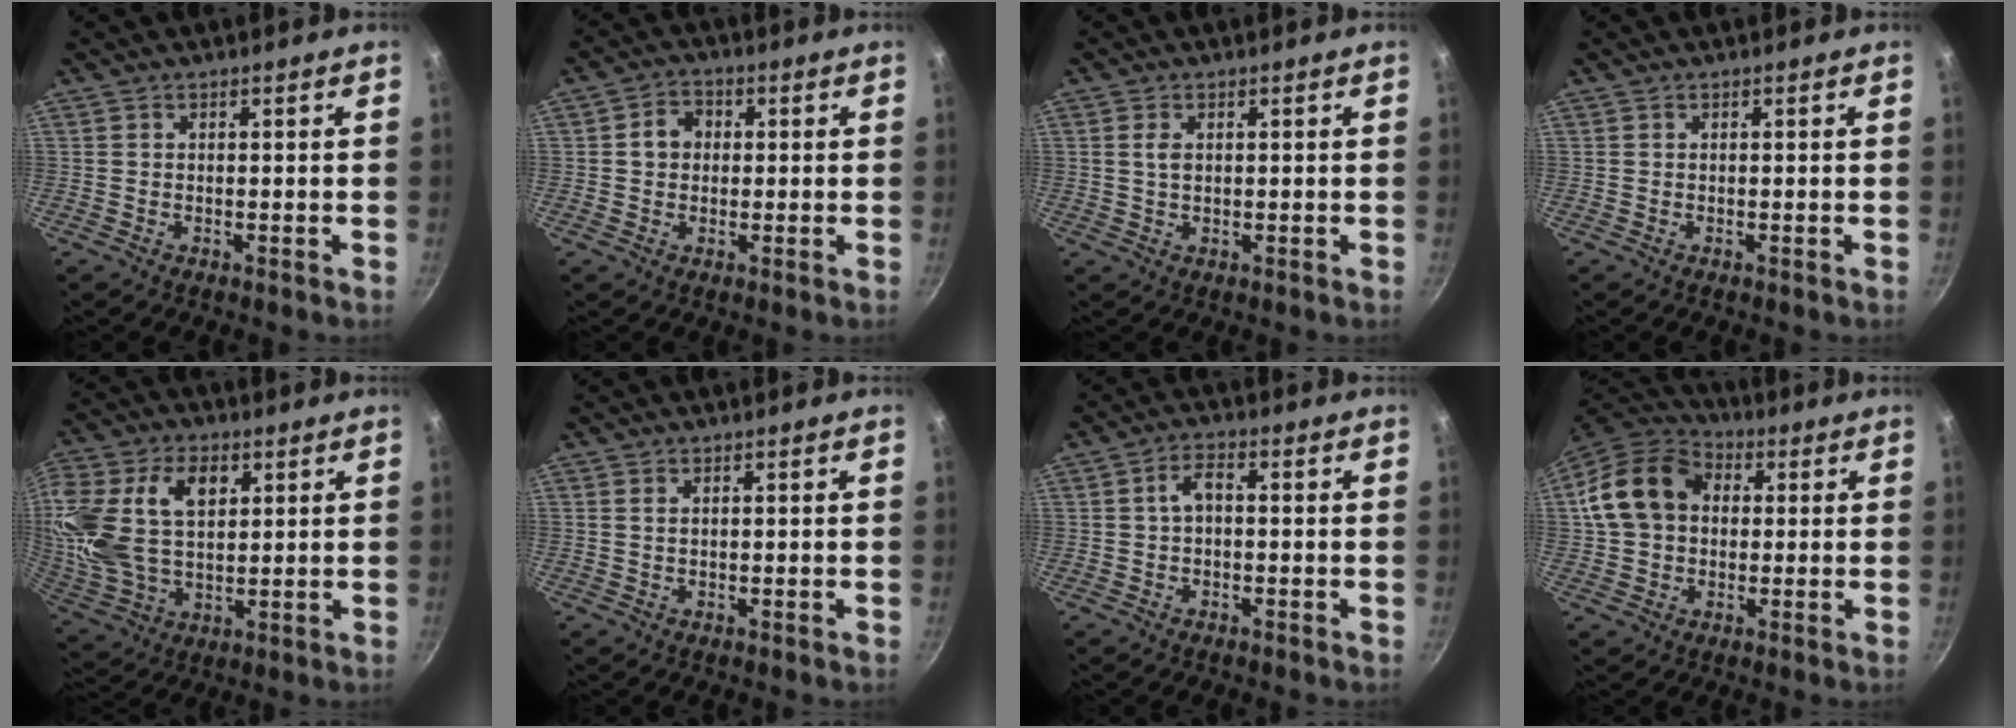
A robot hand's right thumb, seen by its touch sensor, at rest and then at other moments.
{"total": 4.7, "force": [0.5, 4.0, 2.4], "torque": [-0.012, 0.011, 0.002]}
{"total": 2.4, "force": [0.6, 1.5, 1.8], "torque": [-0.032, 0.000, 0.010]}
{"total": 0.0}
{"total": 22.0, "force": [6.5, 14.3, 15.4], "torque": [-0.331, 0.003, 0.126]}
{"total": 0.9, "force": [0.3, 0.5, 0.7], "torque": [-0.012, 0.001, 0.005]}
{"total": 3.5, "force": [-0.1, 2.0, 2.9], "torque": [-0.051, 0.018, -0.003]}
{"total": 14.7, "force": [2.1, 11.5, 8.9], "torque": [-0.137, 0.031, 0.022]}